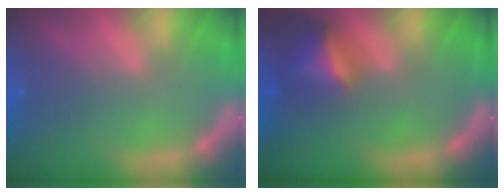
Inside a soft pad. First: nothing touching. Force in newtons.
{"total": 4.5}